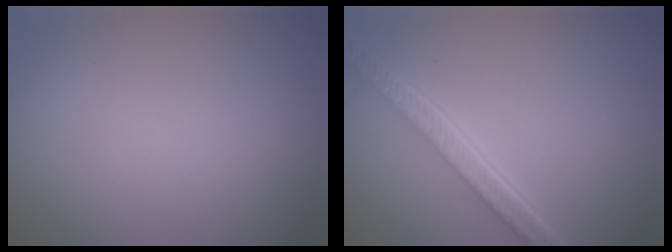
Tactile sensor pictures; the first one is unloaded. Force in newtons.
{"total": 5.6, "press": 4.0, "slide": 3.9}